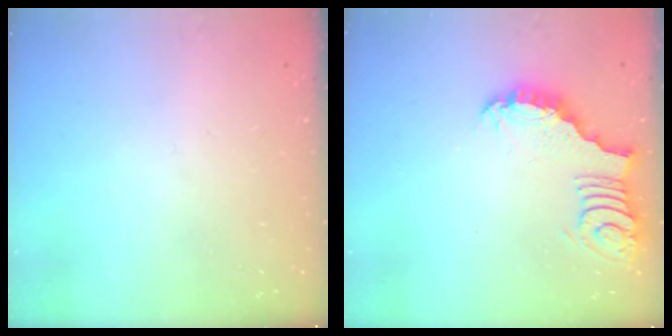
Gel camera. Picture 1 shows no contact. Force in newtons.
{"total": 3.9, "press": 3.8, "slide": 0.8}